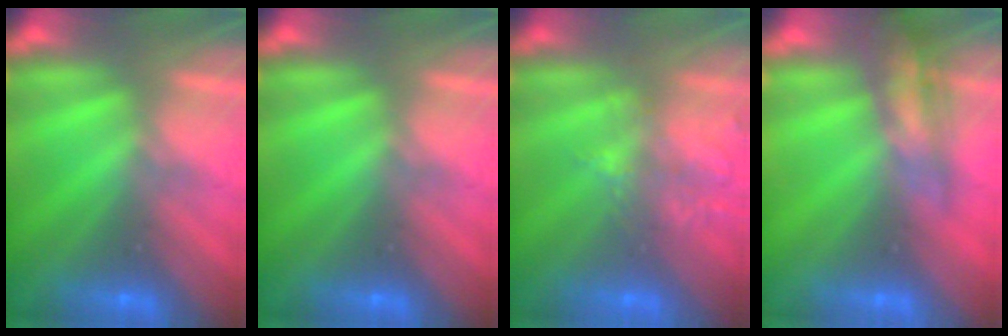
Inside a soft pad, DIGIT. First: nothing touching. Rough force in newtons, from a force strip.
{"total": 0.0}
{"total": 1.7}
{"total": 2.4}